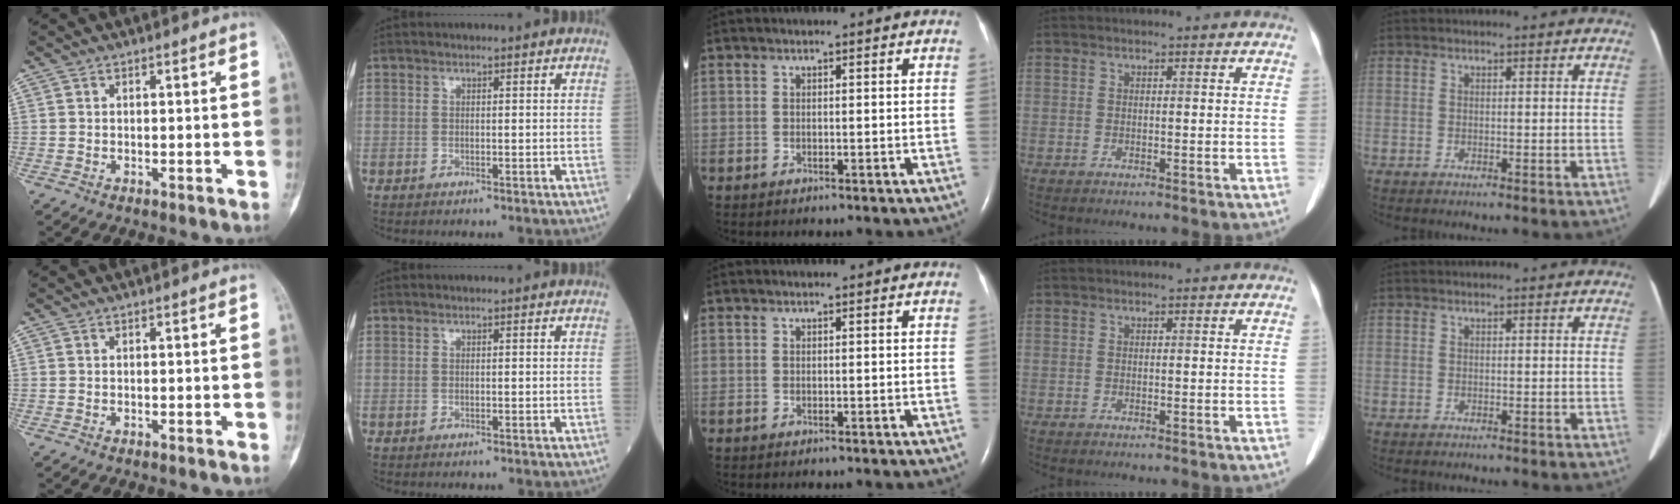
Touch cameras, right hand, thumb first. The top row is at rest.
{}